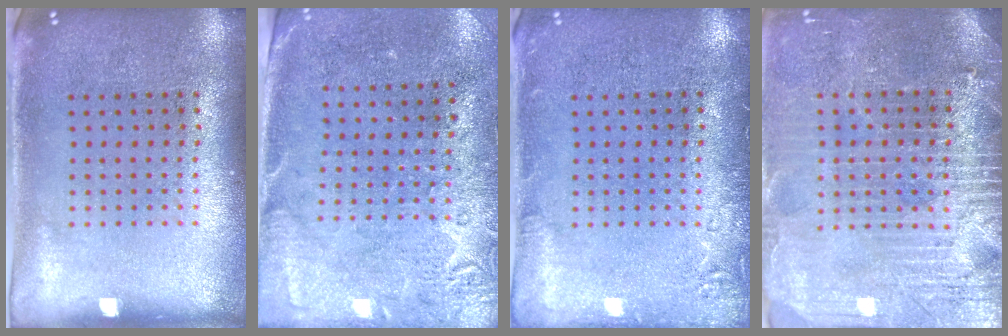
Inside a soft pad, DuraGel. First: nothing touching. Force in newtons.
{"total": 2.7, "press": 2.3, "slide": 1.5}
{"total": 1.8, "press": 1.7, "slide": 0.4}
{"total": 3.7, "press": 3.4, "slide": 1.3}